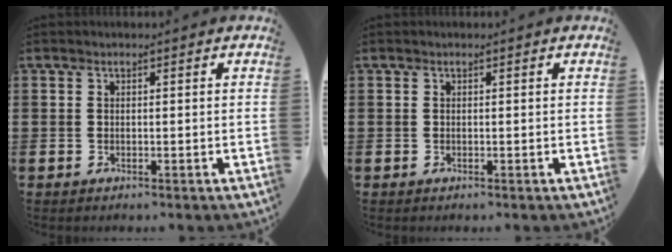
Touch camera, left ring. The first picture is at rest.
{"total": 0.0}